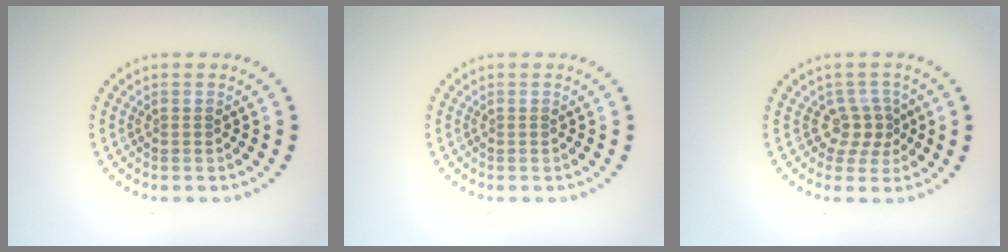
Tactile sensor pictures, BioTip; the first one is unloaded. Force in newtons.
{"total": 0.0}
{"total": 2.4, "press": 1.9, "slide": 1.6}